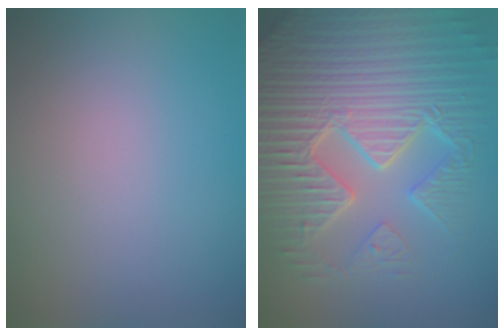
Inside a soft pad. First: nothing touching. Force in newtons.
{"total": 10.5, "press": 7.0, "slide": 7.8}